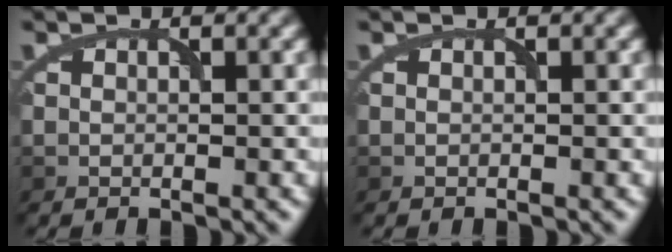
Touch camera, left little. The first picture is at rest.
{"total": 0.0}